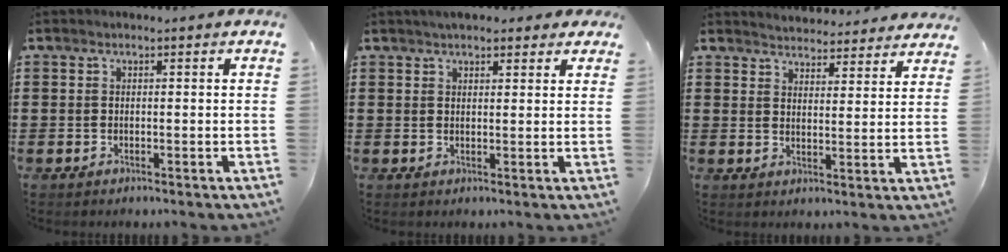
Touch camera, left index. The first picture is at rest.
{"total": 3.1, "force": [2.7, 1.0, 1.1], "torque": [-0.027, 0.003, 0.050]}
{"total": 4.0, "force": [4.0, -0.2, -0.2], "torque": [-0.004, -0.028, 0.068]}